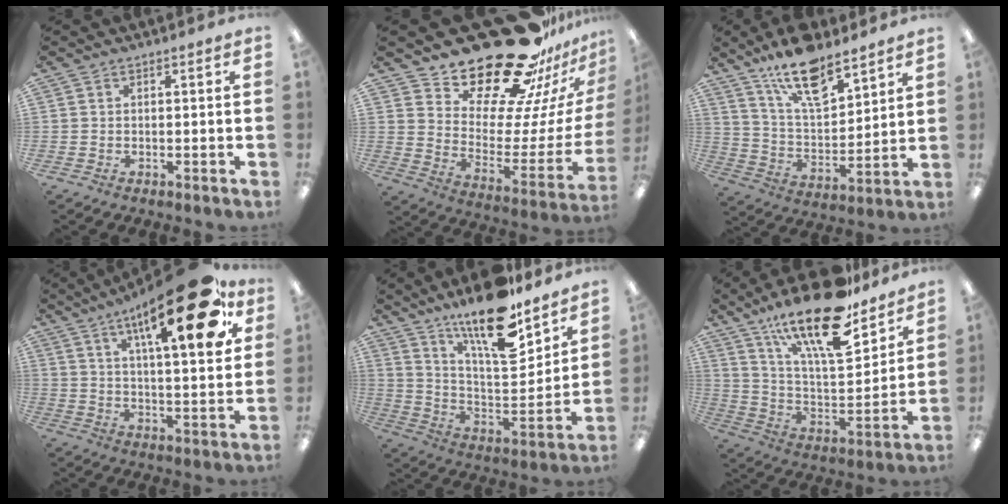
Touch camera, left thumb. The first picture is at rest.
{"total": 26.2, "force": [21.3, 10.5, 11.2], "torque": [-0.166, -0.158, 0.375]}
{"total": 16.1, "force": [11.8, 6.1, 9.1], "torque": [-0.159, -0.060, 0.204]}
{"total": 25.2, "force": [13.6, 7.4, 19.9], "torque": [-0.294, -0.064, 0.207]}
{"total": 18.7, "force": [14.5, 5.3, 10.5], "torque": [-0.179, -0.108, 0.246]}
{"total": 23.7, "force": [17.0, 7.7, 14.6], "torque": [-0.247, -0.104, 0.287]}